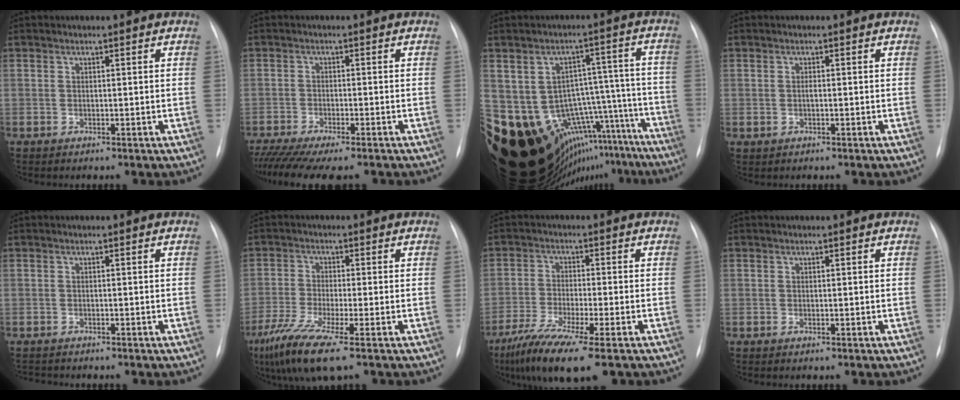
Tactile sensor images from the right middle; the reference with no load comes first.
{"total": 12.0, "force": [-10.1, 1.7, 6.3], "torque": [-0.097, -0.020, -0.154]}
{"total": 28.2, "force": [-19.2, 14.9, 14.2], "torque": [-0.225, 0.043, -0.237]}
{"total": 0.5, "force": [-0.1, 0.2, 0.5], "torque": [-0.013, 0.002, 0.000]}
{"total": 1.5, "force": [-1.4, 0.3, 0.1], "torque": [-0.001, -0.005, -0.020]}
{"total": 8.9, "force": [-5.4, 0.5, 7.0], "torque": [-0.143, -0.027, -0.103]}
{"total": 11.0, "force": [-7.3, 0.8, 8.3], "torque": [-0.151, -0.028, -0.124]}
{"total": 0.0}